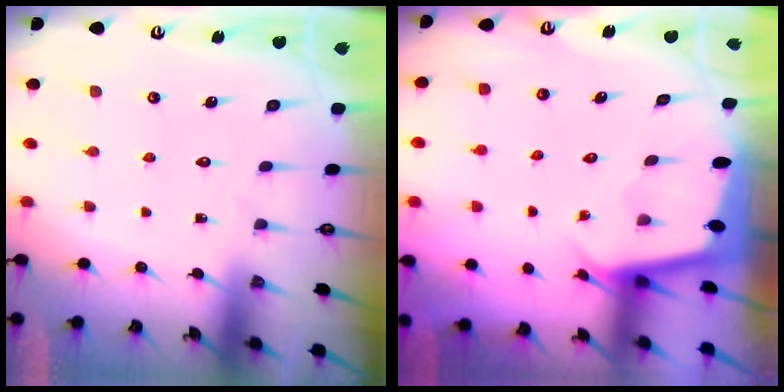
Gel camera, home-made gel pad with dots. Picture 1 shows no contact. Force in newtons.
{"total": 2.1, "press": 2.1, "slide": 0.1}